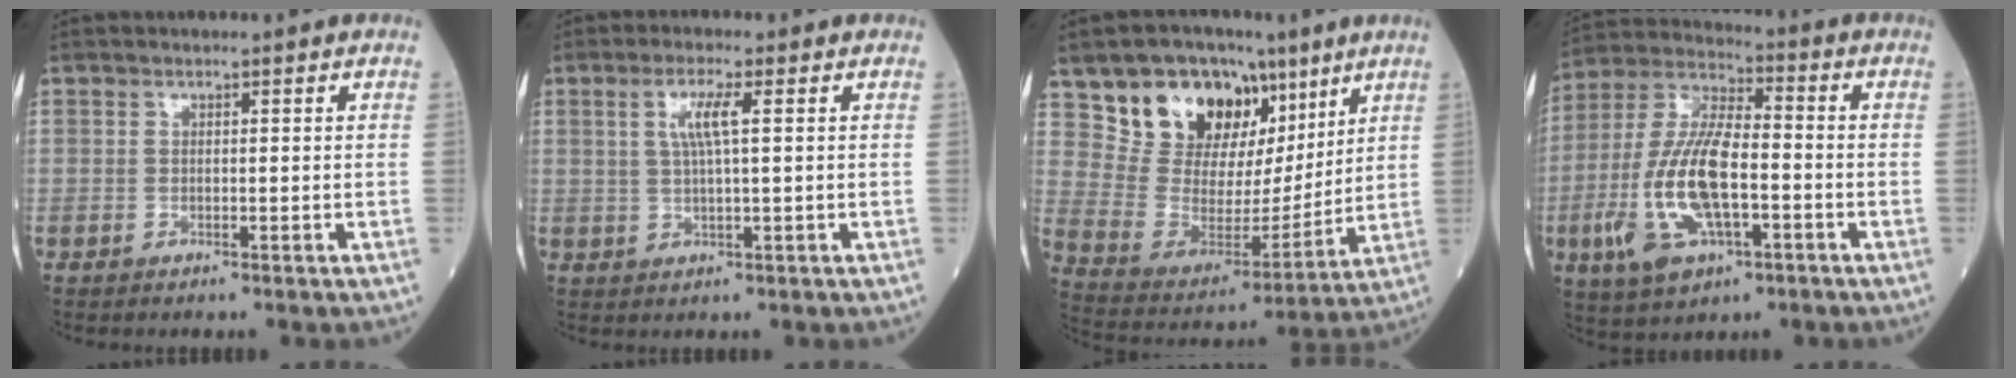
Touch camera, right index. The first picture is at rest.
{"total": 4.2, "force": [1.3, 0.1, 4.1], "torque": [-0.084, 0.004, 0.025]}
{"total": 16.5, "force": [9.8, 9.8, 9.0], "torque": [-0.156, 0.019, 0.187]}
{"total": 15.6, "force": [-4.0, 5.9, 13.9], "torque": [-0.303, 0.002, -0.072]}